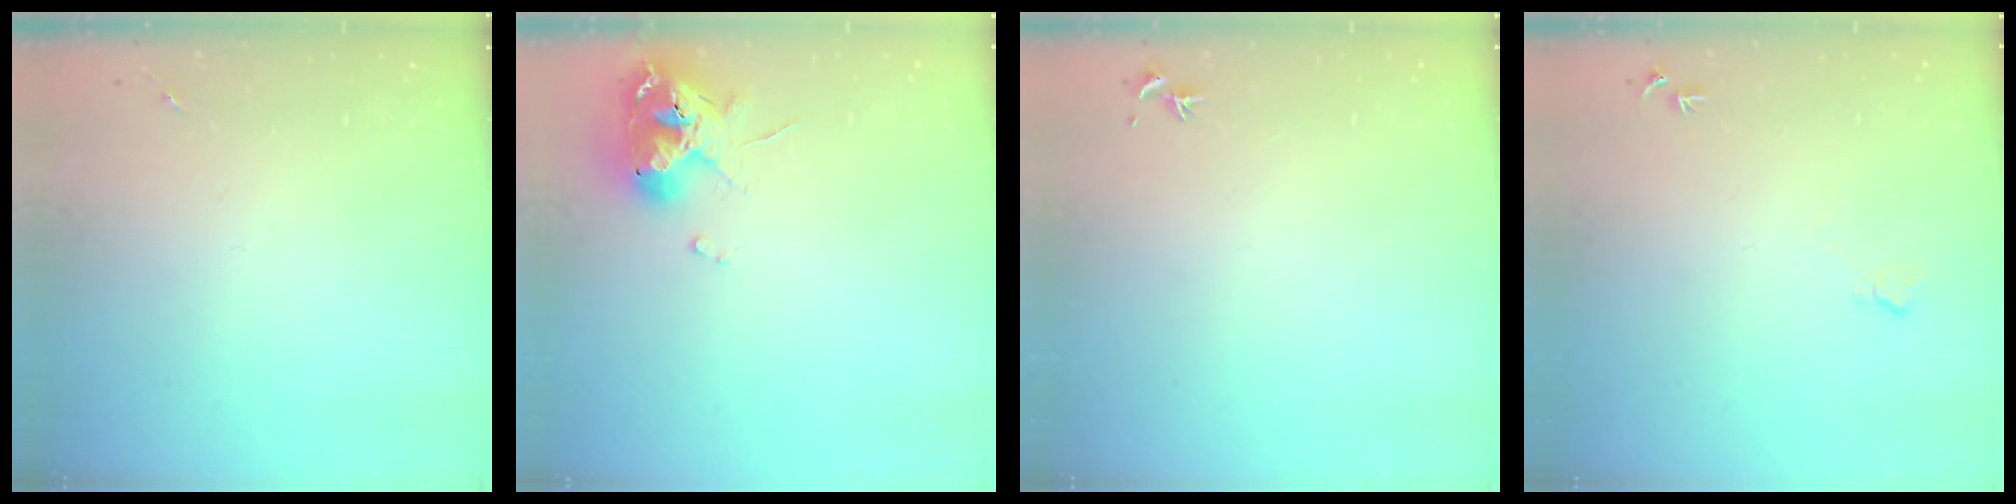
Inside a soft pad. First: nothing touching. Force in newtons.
{"total": 10.3, "press": 10.3, "slide": 1.3}
{"total": 0.7, "press": 0.5, "slide": 0.4}
{"total": 5.8, "press": 5.8, "slide": 0.7}